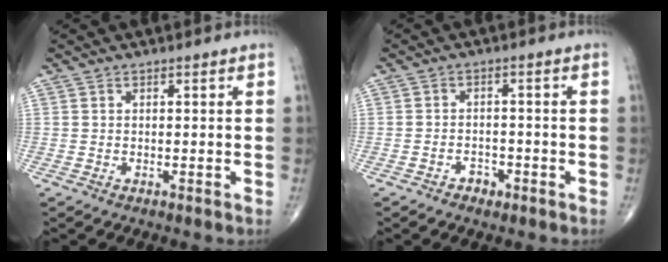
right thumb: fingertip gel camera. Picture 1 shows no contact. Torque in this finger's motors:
{"motor_torque": [0.02, -0.15, -0.11, -0.16, 0.04]}